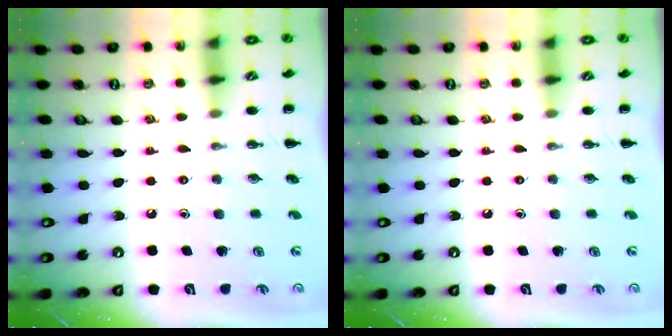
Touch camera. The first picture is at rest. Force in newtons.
{"total": 0.0}